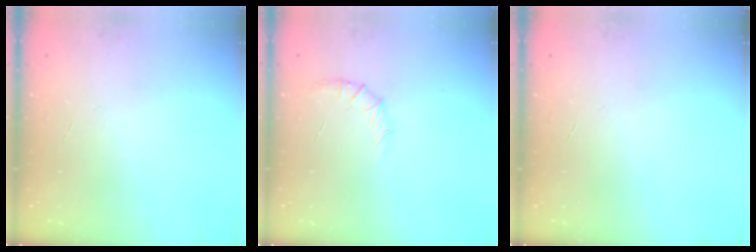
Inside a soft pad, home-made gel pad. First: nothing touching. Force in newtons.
{"total": 5.9, "press": 5.6, "slide": 1.8}
{"total": 0.0}